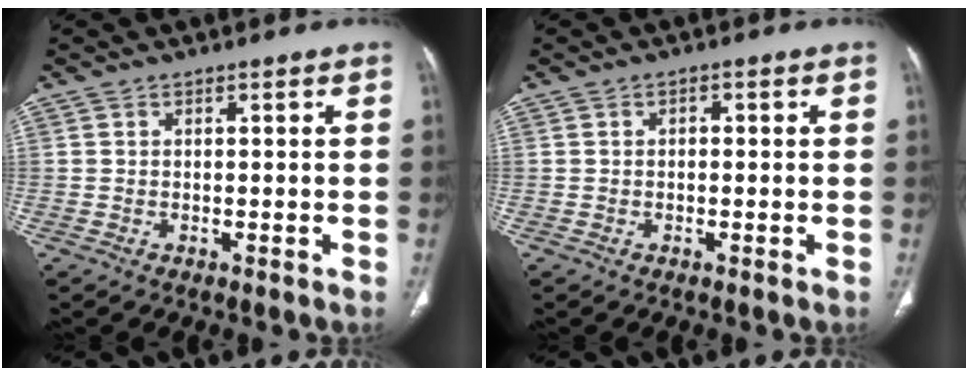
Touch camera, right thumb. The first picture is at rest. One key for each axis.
{"total": 0.9, "fx": 0.0, "fy": 0.6, "fz": 0.7, "tx": -0.007, "ty": 0.005, "tz": -0.002}